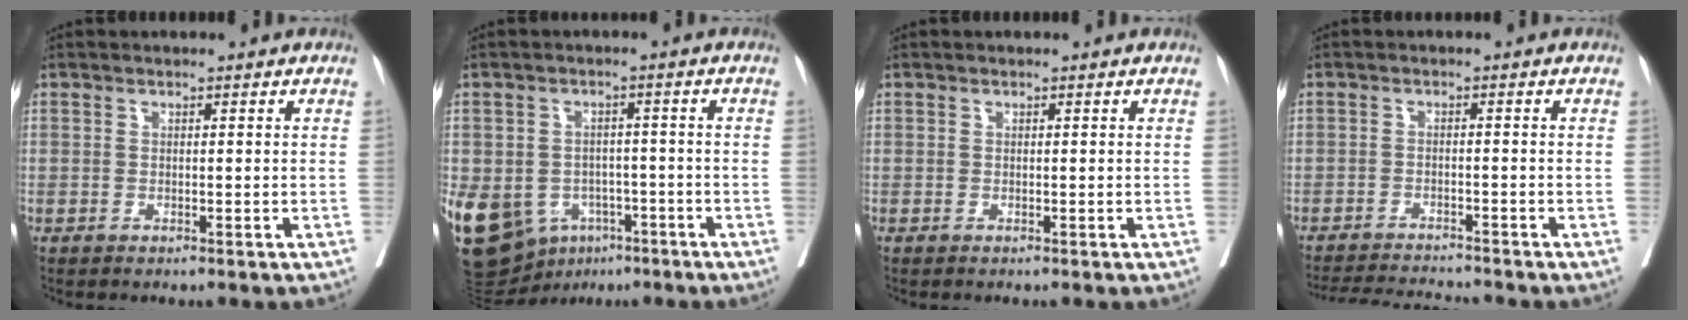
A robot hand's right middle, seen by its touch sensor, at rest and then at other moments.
{"total": 19.2, "force": [-8.2, 14.7, 9.2], "torque": [-0.237, 0.001, -0.109]}
{"total": 0.0}
{"total": 7.1, "force": [-7.0, -0.4, 1.3], "torque": [-0.017, -0.008, -0.115]}